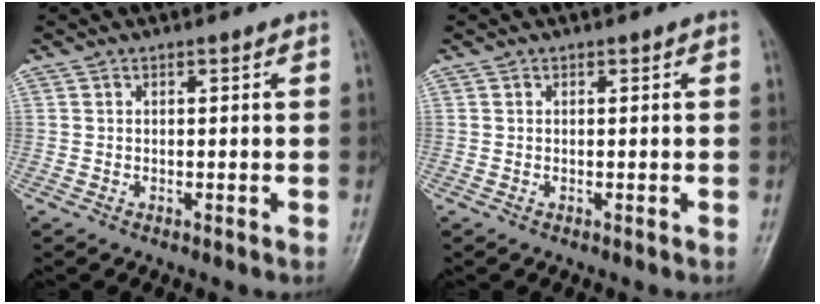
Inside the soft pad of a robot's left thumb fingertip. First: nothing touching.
{"total": 0.0}